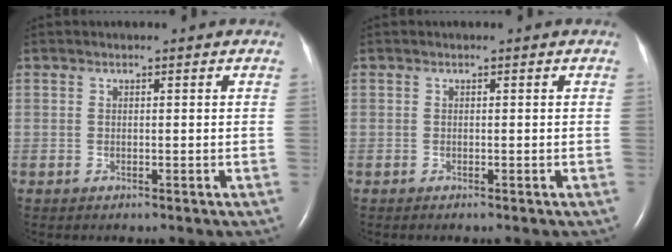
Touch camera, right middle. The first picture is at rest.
{"total": 0.0}